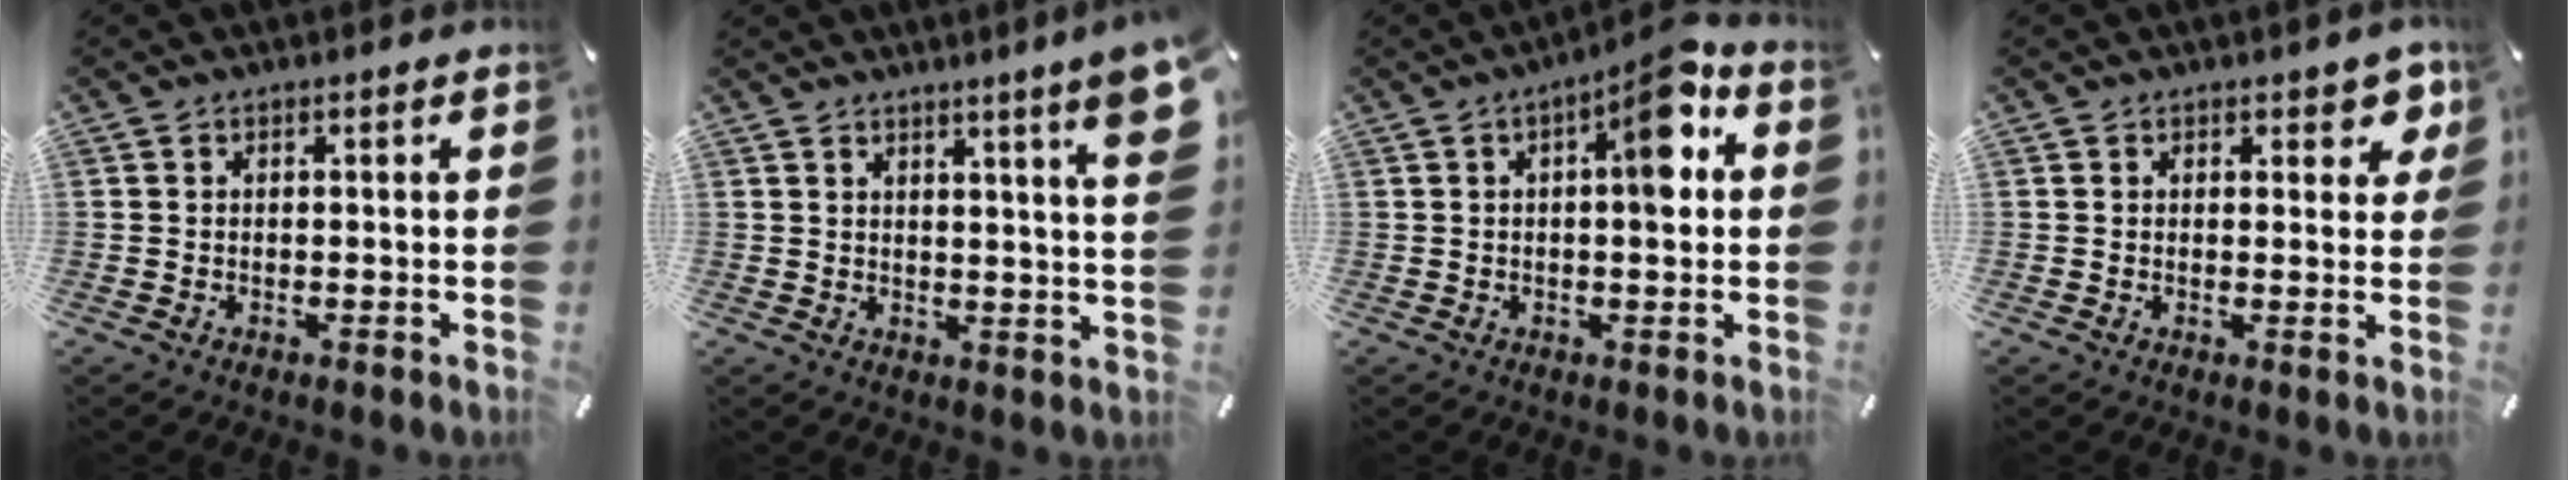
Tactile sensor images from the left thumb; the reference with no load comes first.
{"total": 8.8, "force": [5.0, 0.0, 7.3], "torque": [-0.106, -0.032, 0.079]}
{"total": 11.0, "force": [2.8, 3.7, 9.9], "torque": [-0.132, -0.007, 0.036]}
{"total": 4.7, "force": [2.7, 2.7, 2.7], "torque": [-0.019, -0.010, 0.041]}